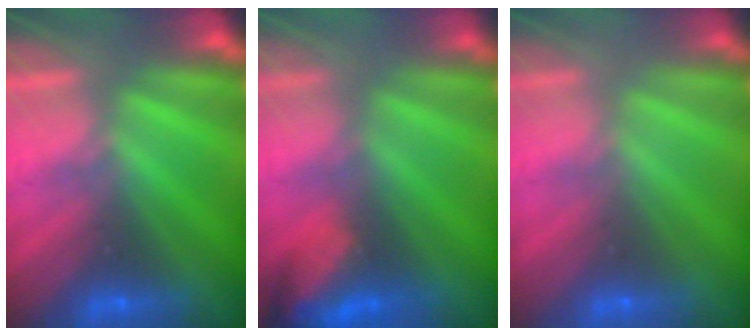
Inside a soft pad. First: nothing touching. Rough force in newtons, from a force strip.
{"total": 7.8}
{"total": 3.8}